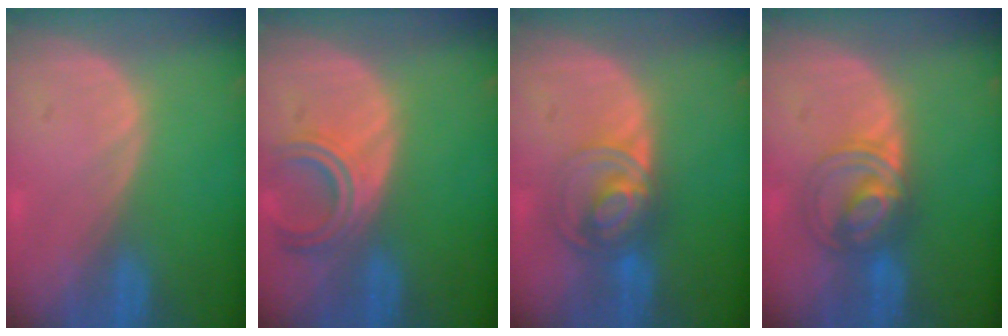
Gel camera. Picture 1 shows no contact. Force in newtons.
{"total": 5.4, "press": 5.0, "slide": 2.0}
{"total": 7.5, "press": 6.2, "slide": 4.2}
{"total": 5.9, "press": 5.9, "slide": 0.7}